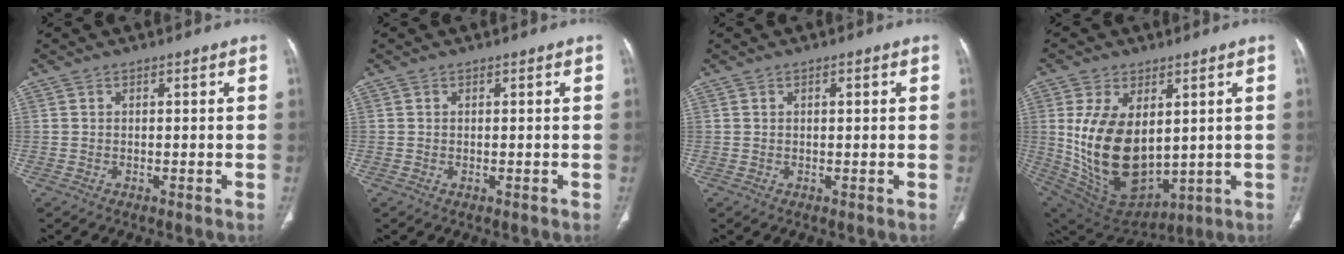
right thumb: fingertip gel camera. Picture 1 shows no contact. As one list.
[{"total": 0.0}, {"total": 1.2, "force": [0.4, 0.4, 1.1], "torque": [-0.018, 0.002, 0.006]}, {"total": 18.7, "force": [2.0, 11.2, 14.9], "torque": [-0.268, -0.023, 0.072]}]